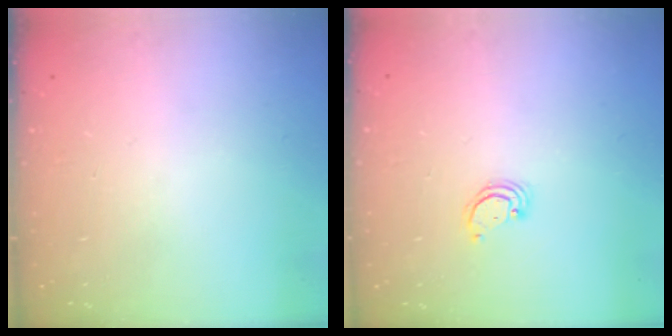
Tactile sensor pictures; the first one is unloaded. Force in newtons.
{"total": 1.7, "press": 1.7, "slide": 0.1}